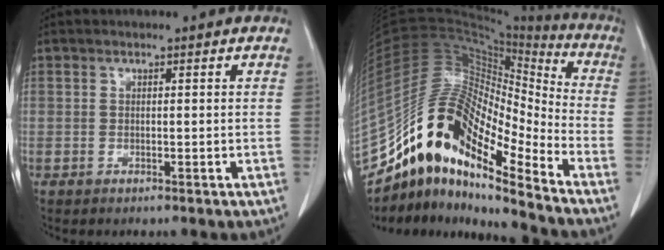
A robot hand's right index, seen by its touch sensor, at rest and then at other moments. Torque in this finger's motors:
{"motor_torque": [1.04, -1.10, 1.05, 0.21]}